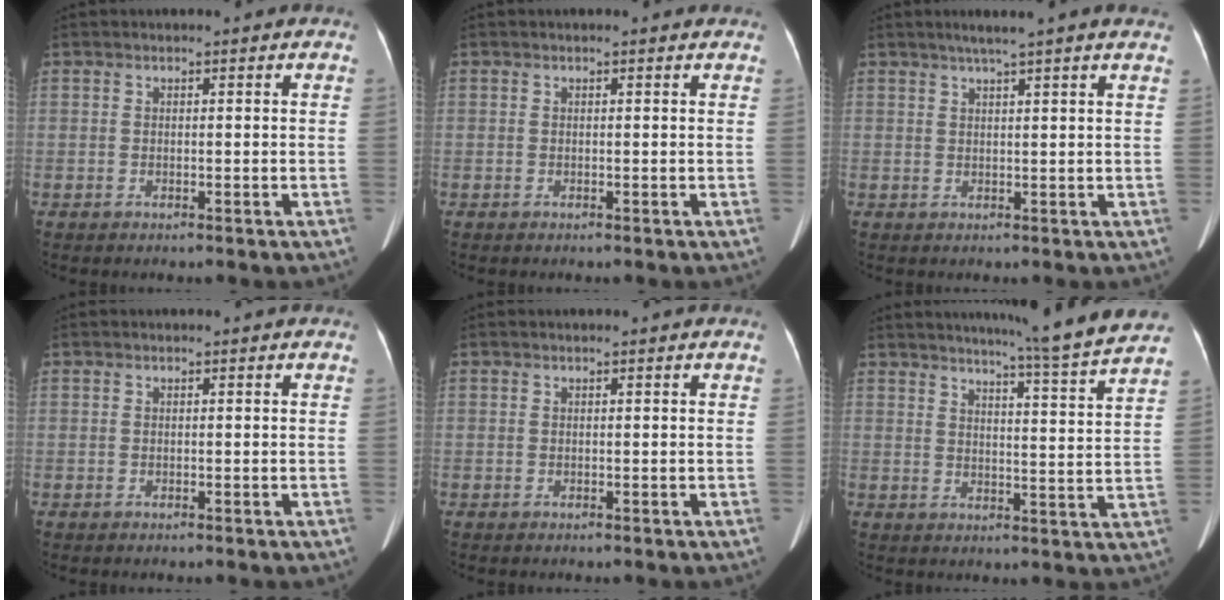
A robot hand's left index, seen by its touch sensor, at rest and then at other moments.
{"total": 0.0}
{"total": 5.3, "force": [4.1, -0.8, 3.3], "torque": [-0.050, 0.019, 0.058]}
{"total": 0.0}
{"total": 0.0}
{"total": 12.6, "force": [11.5, -2.2, 4.8], "torque": [-0.081, -0.040, 0.143]}